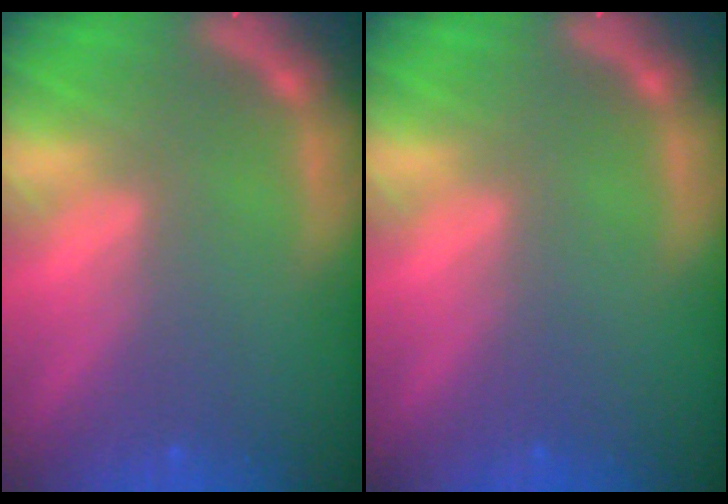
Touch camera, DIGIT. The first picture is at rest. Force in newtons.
{"total": 0.0}